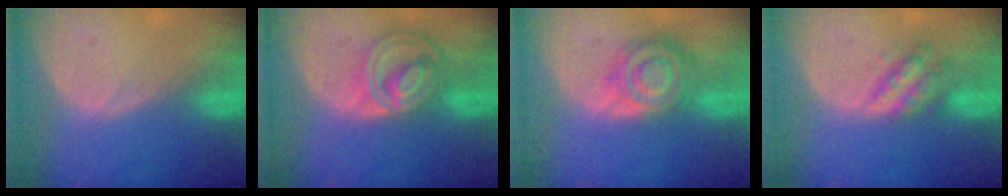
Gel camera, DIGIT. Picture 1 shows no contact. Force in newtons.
{"total": 8.6, "press": 7.3, "slide": 4.6}
{"total": 8.5, "press": 7.4, "slide": 4.2}
{"total": 5.0, "press": 5.0, "slide": 0.1}